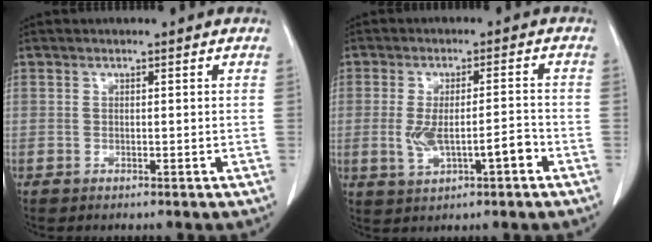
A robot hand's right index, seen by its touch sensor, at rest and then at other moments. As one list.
[{"total": 6.8, "force": [-2.0, 1.9, 6.2], "torque": [-0.122, 0.009, -0.026]}]